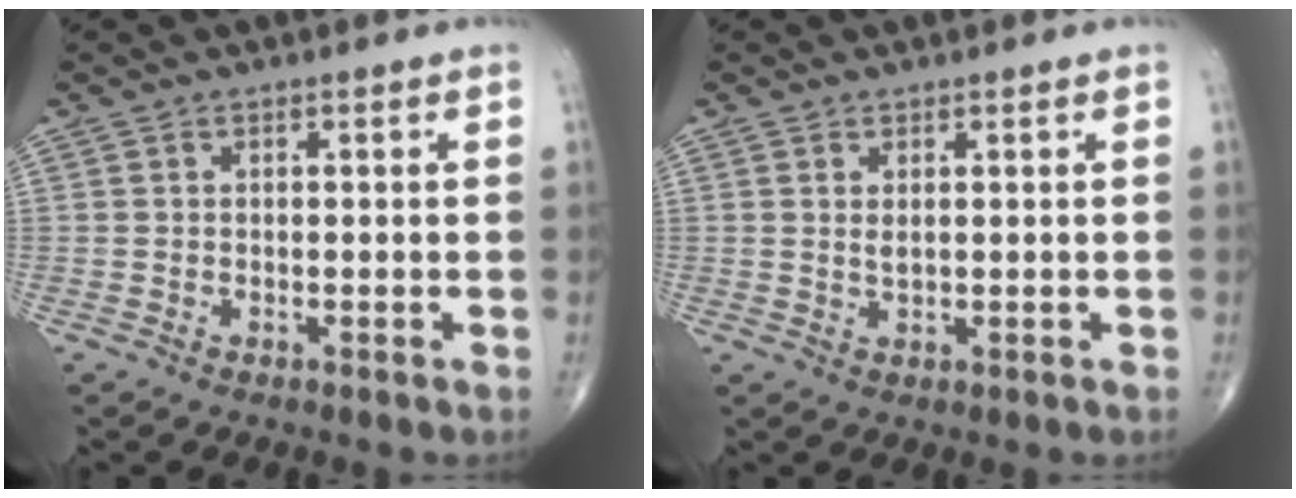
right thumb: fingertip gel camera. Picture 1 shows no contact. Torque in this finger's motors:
{"motor_torque": [-0.41, 0.06, 0.07, 0.10, 0.02]}